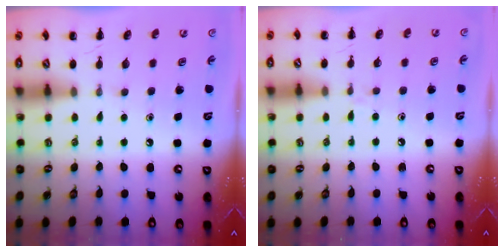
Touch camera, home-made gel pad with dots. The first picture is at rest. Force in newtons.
{"total": 3.8, "press": 3.5, "slide": 1.4}